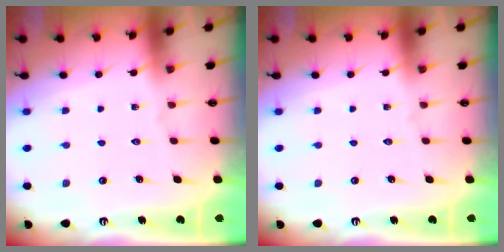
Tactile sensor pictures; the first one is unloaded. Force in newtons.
{"total": 0.0}